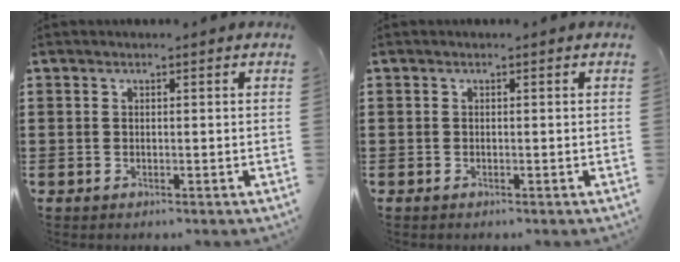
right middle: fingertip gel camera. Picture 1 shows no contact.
{"total": 0.0}